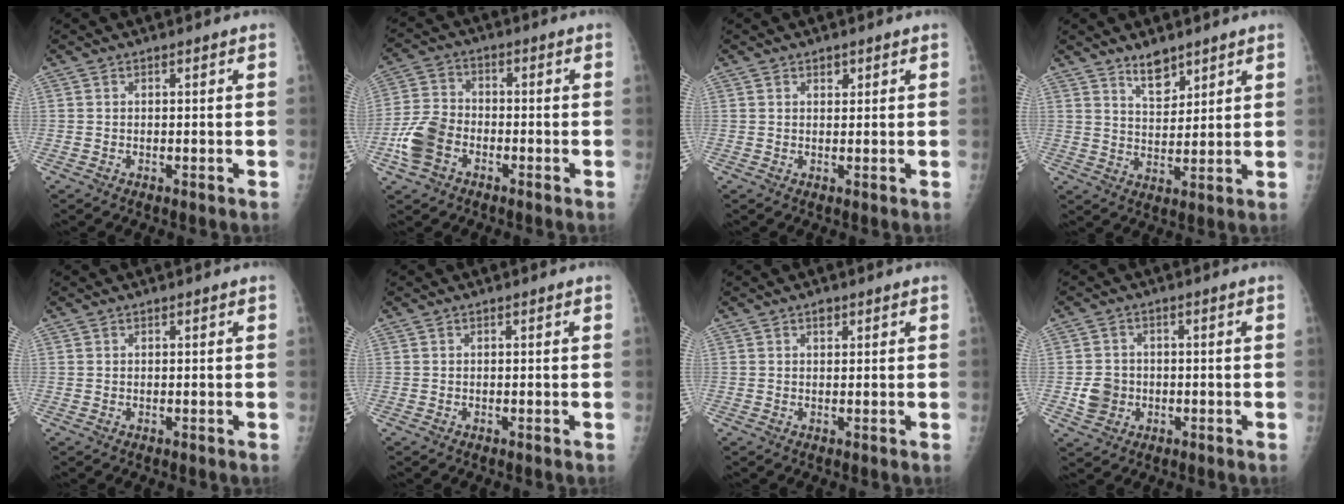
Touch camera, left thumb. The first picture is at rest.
{"total": 8.6, "force": [-3.5, 5.9, 5.2], "torque": [-0.109, 0.021, -0.071]}
{"total": 1.2, "force": [0.8, 0.8, 0.5], "torque": [0.004, -0.003, 0.010]}
{"total": 5.7, "force": [4.2, 2.6, 2.7], "torque": [-0.026, -0.035, 0.078]}
{"total": 0.0}
{"total": 0.0}
{"total": 1.4, "force": [0.8, 0.9, 0.7], "torque": [-0.002, -0.002, 0.011]}
{"total": 4.7, "force": [-0.9, 4.3, 1.9], "torque": [-0.018, 0.007, -0.014]}